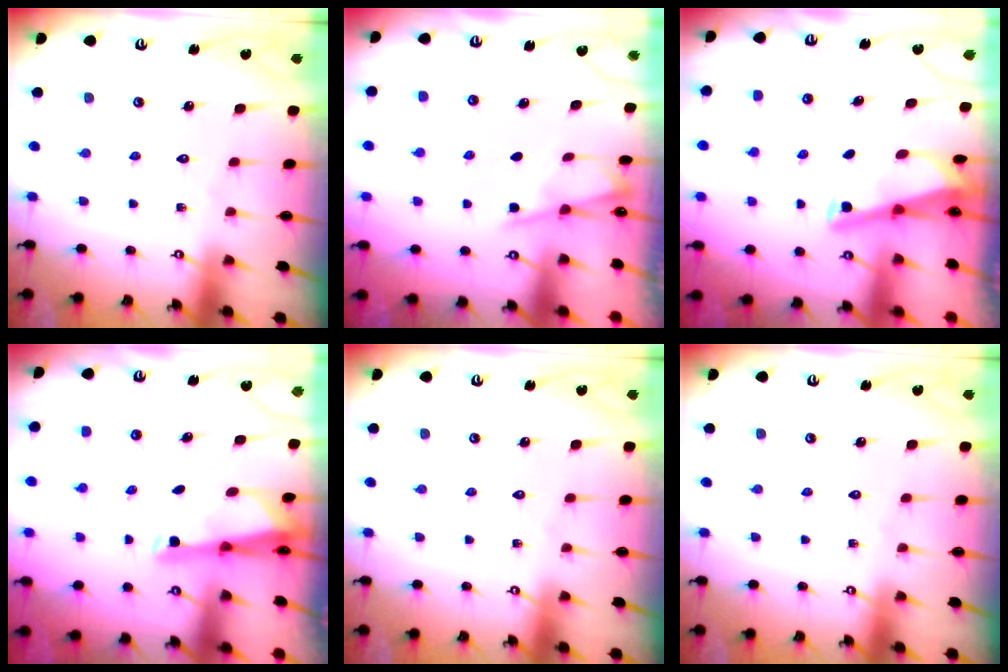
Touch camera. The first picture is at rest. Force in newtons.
{"total": 2.4, "press": 2.4, "slide": 0.5}
{"total": 2.7, "press": 2.7, "slide": 0.3}
{"total": 3.1, "press": 3.0, "slide": 0.8}
{"total": 0.0}
{"total": 0.0}